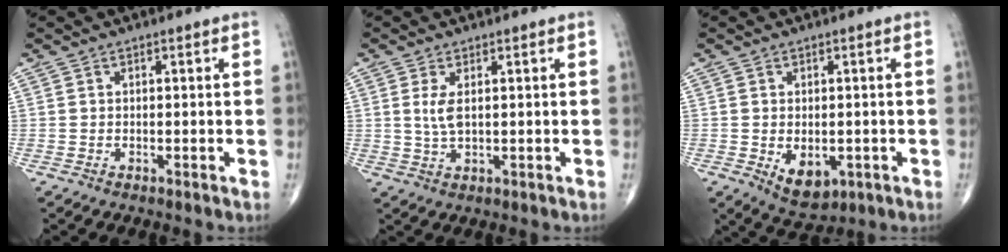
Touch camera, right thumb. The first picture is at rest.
{"total": 3.8, "force": [0.8, 1.6, 3.3], "torque": [-0.074, -0.005, 0.023]}
{"total": 6.5, "force": [-1.7, 4.1, 4.8], "torque": [-0.053, -0.005, -0.010]}